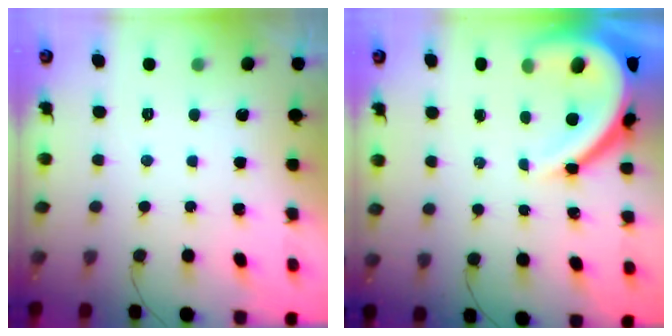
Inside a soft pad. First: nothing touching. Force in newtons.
{"total": 13.8, "press": 13.7, "slide": 1.5}